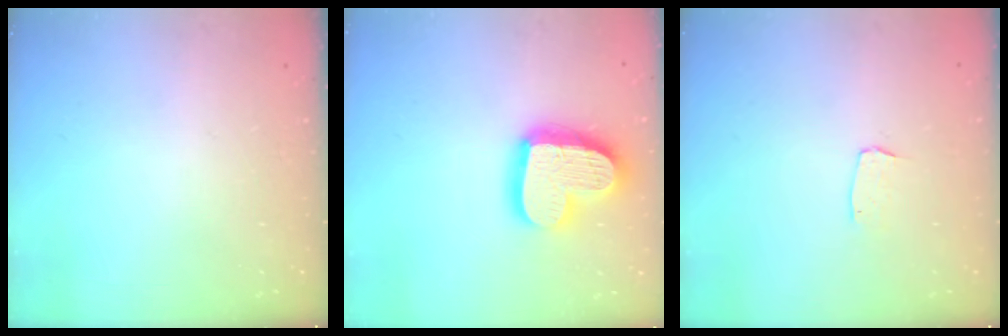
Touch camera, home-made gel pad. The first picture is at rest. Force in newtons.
{"total": 20.5, "press": 20.4, "slide": 1.5}
{"total": 3.6, "press": 3.6, "slide": 0.3}